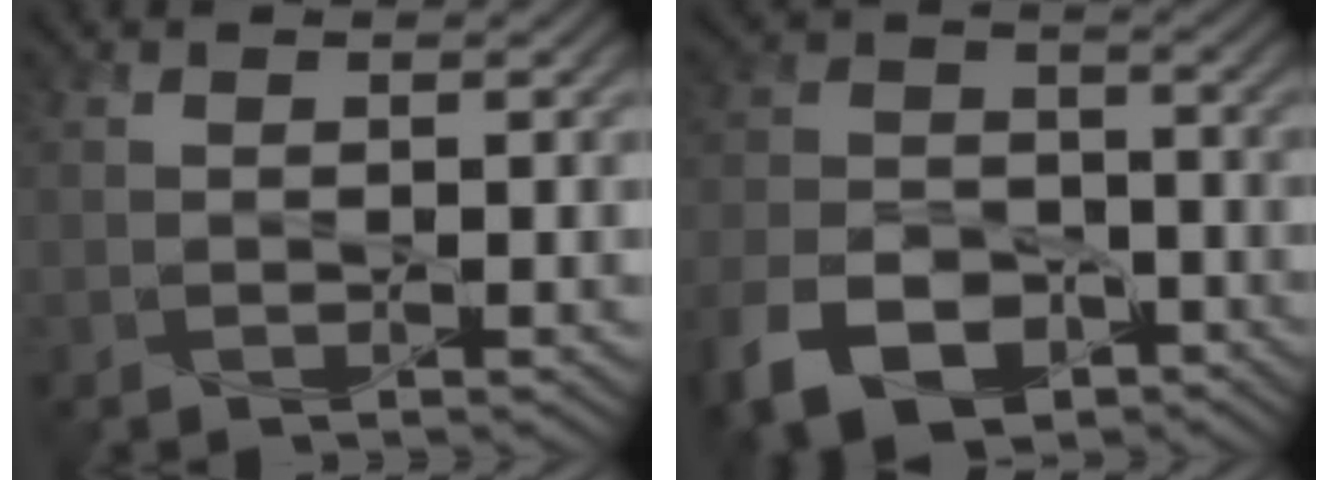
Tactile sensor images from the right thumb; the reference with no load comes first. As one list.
[{"total": 11.3, "force": [-6.7, 6.8, 6.0], "torque": [-0.139, -0.022, -0.133]}]